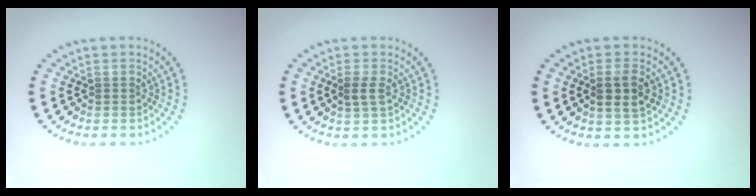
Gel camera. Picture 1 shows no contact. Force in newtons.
{"total": 1.5, "press": 1.5, "slide": 0.4}
{"total": 2.5, "press": 2.3, "slide": 0.9}